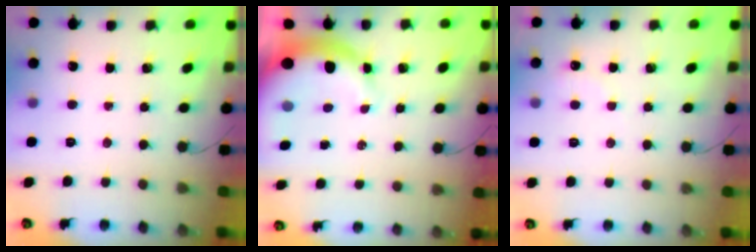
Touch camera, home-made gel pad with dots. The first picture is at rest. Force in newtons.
{"total": 10.9, "press": 10.8, "slide": 1.8}
{"total": 4.9, "press": 4.7, "slide": 1.3}